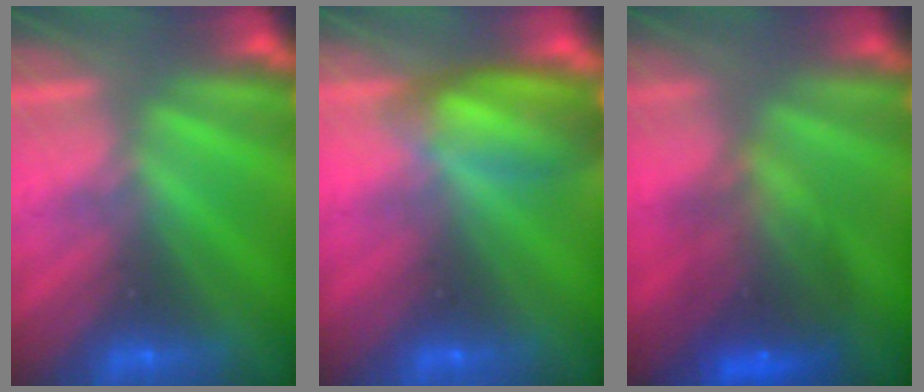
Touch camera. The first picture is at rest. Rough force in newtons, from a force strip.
{"total": 5.6}
{"total": 7.1}